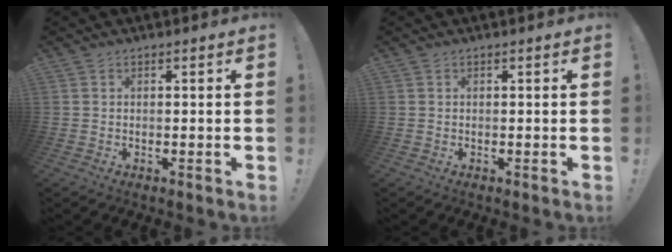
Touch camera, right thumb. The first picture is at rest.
{"total": 0.0}